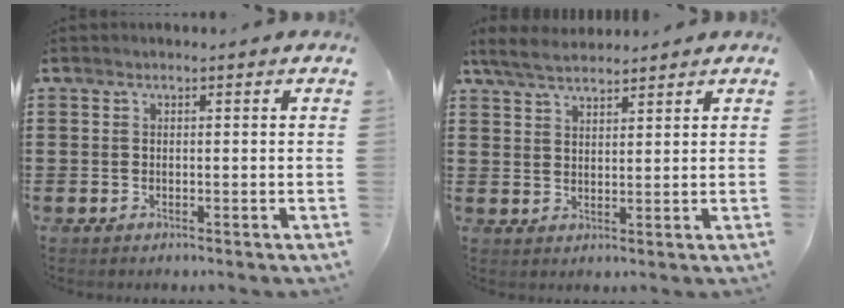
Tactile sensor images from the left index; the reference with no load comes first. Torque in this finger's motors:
{"motor_torque": [2.14, 0.00, 0.54, 0.12]}